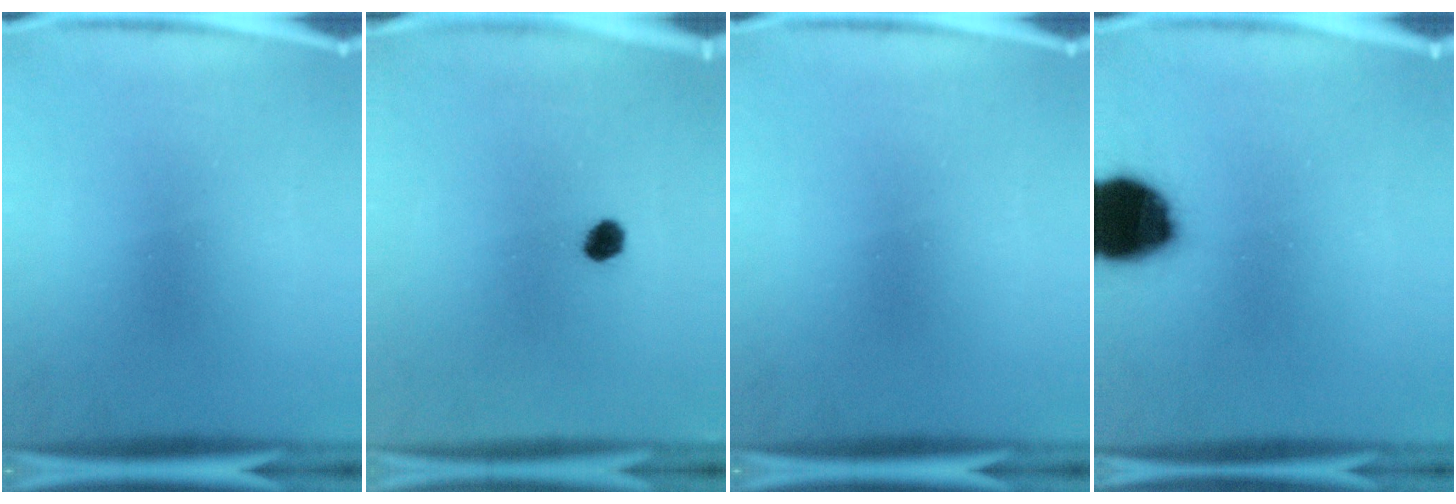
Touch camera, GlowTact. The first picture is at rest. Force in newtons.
{"total": 2.5}
{"total": 0.0}
{"total": 18.9}